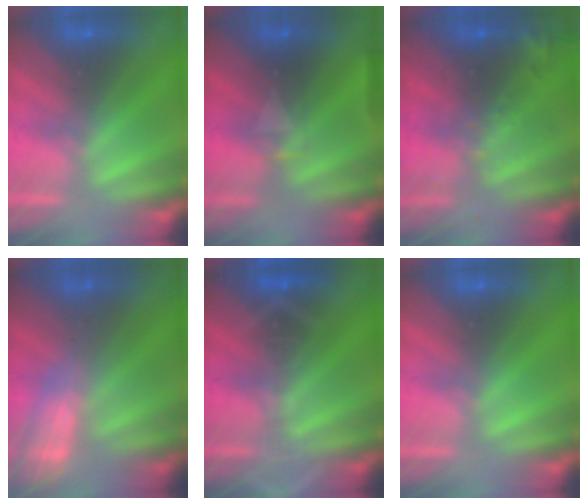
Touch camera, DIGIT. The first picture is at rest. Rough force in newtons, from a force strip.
{"total": 6.9}
{"total": 7.7}
{"total": 2.4}
{"total": 3.3}
{"total": 0.0}